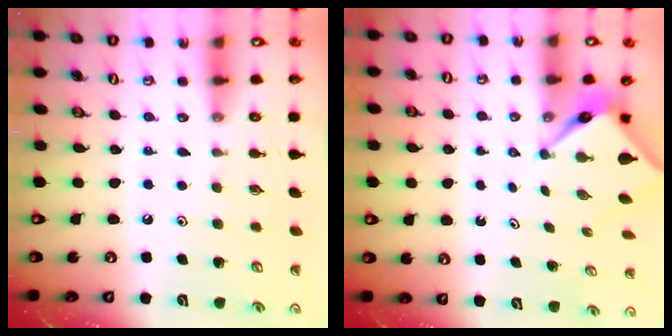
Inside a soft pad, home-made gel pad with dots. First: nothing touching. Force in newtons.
{"total": 3.9, "press": 3.9, "slide": 0.2}